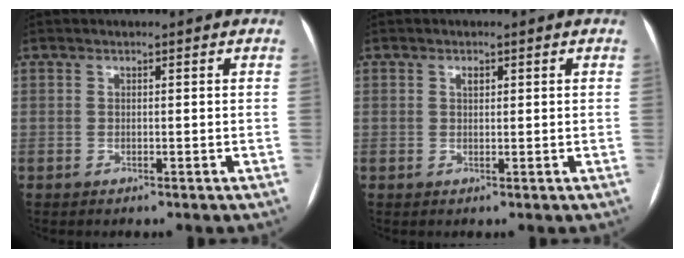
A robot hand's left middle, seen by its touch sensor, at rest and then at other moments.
{"total": 1.0, "force": [0.5, 0.5, 0.7], "torque": [-0.014, 0.001, 0.009]}